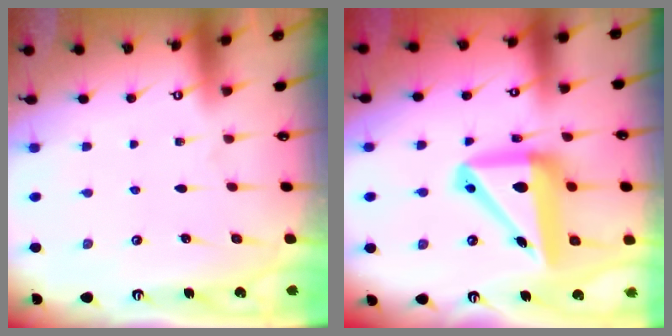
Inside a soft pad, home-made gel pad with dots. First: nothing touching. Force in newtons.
{"total": 16.4, "press": 16.2, "slide": 2.7}